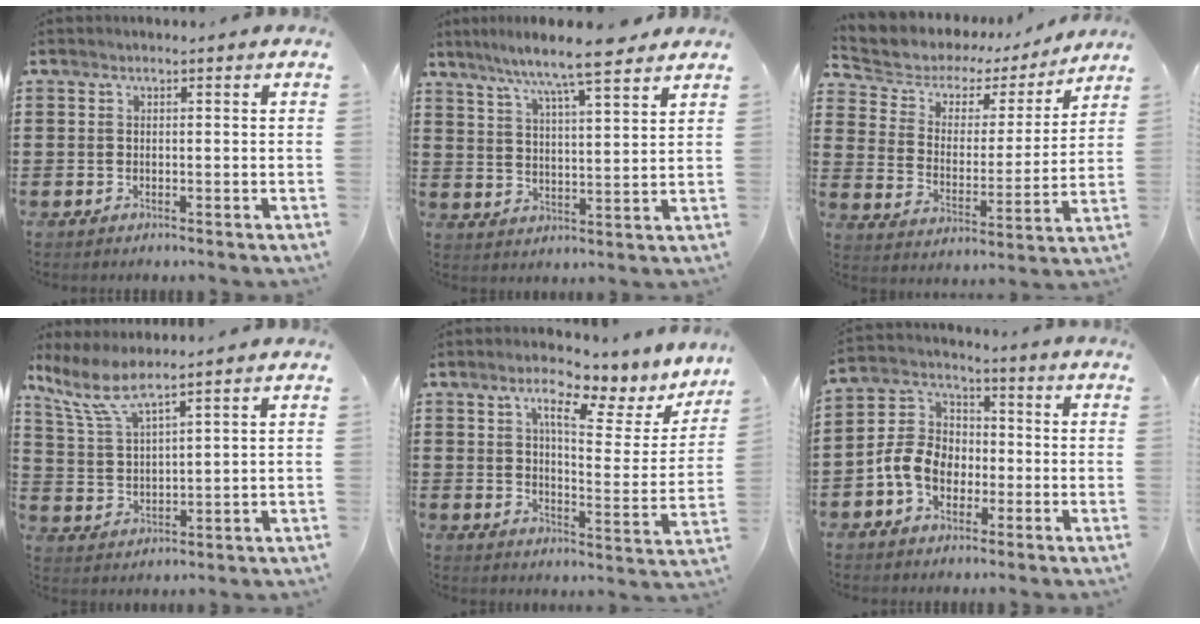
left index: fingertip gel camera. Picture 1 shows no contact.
{"total": 8.0, "force": [6.9, 0.2, 4.0], "torque": [-0.099, -0.028, 0.119]}
{"total": 4.4, "force": [3.2, 3.0, 0.9], "torque": [-0.045, -0.018, 0.046]}
{"total": 6.9, "force": [5.6, 1.0, 3.9], "torque": [-0.096, -0.018, 0.101]}
{"total": 9.2, "force": [6.4, 2.0, 6.3], "torque": [-0.104, -0.036, 0.099]}
{"total": 7.6, "force": [-2.6, 5.8, 4.1], "torque": [-0.115, 0.013, -0.058]}